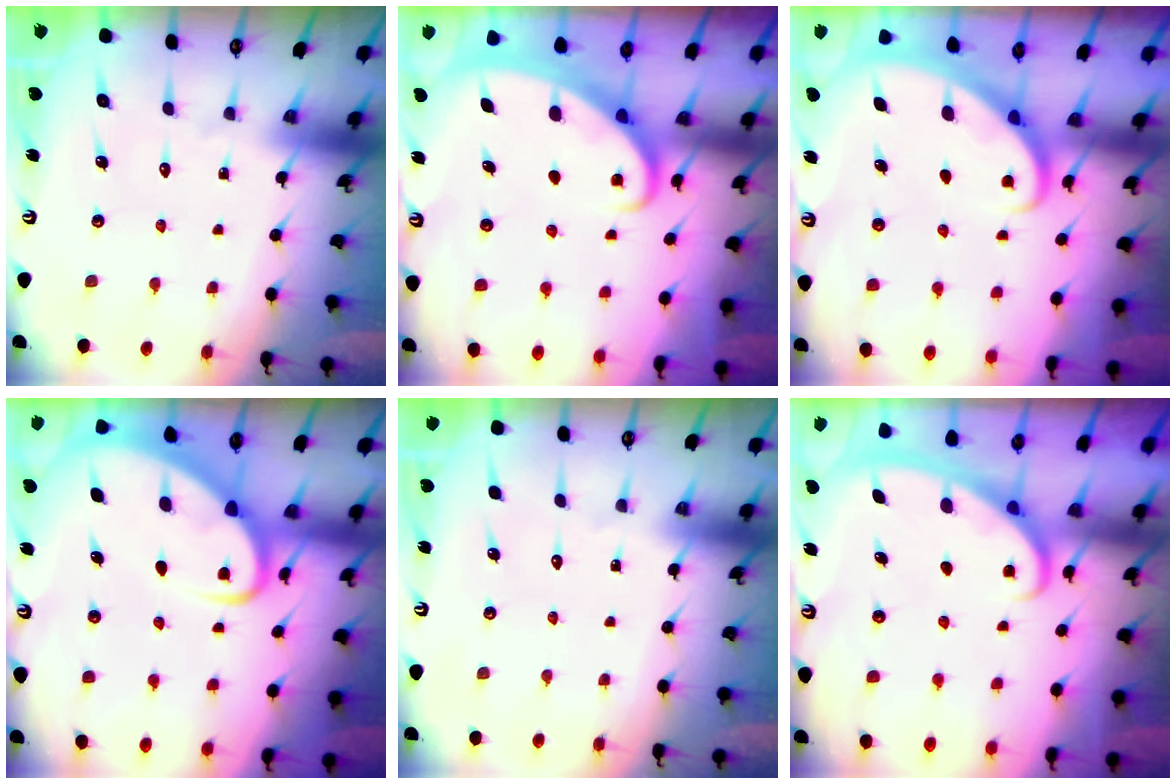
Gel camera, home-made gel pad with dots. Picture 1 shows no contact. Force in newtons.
{"total": 2.5, "press": 2.5, "slide": 0.3}
{"total": 3.0, "press": 3.0, "slide": 0.2}
{"total": 6.0, "press": 6.0, "slide": 0.6}
{"total": 0.0}
{"total": 3.0, "press": 3.0, "slide": 0.4}